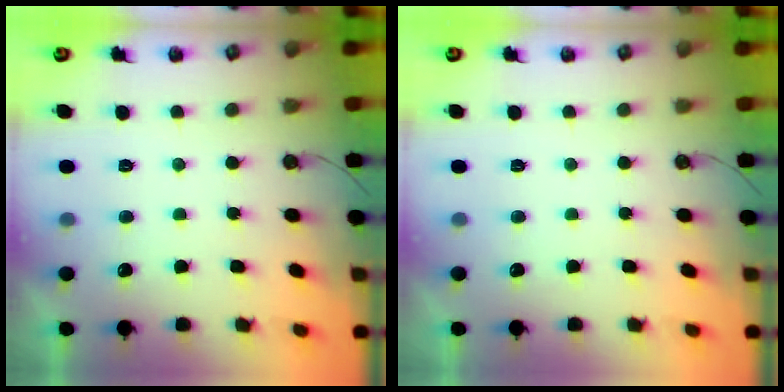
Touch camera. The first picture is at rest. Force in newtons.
{"total": 0.0}